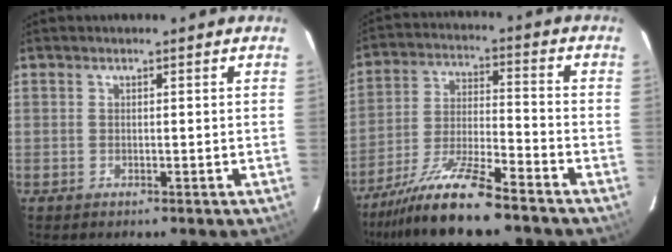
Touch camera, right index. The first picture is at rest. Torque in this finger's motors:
{"motor_torque": [0.87, -1.27, 0.71, 0.19]}